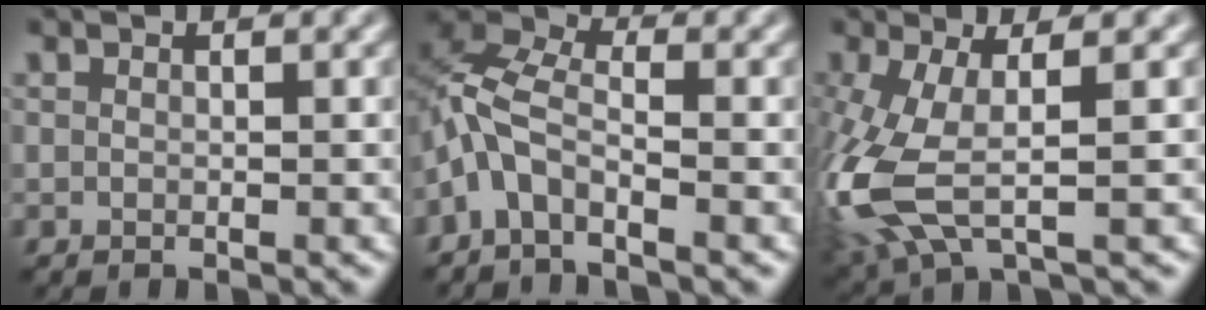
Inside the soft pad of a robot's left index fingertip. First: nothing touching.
{"total": 4.3, "force": [-2.1, 1.9, 3.2], "torque": [-0.075, 0.009, -0.059]}
{"total": 8.1, "force": [-1.4, 3.0, 7.4], "torque": [-0.203, -0.010, -0.031]}